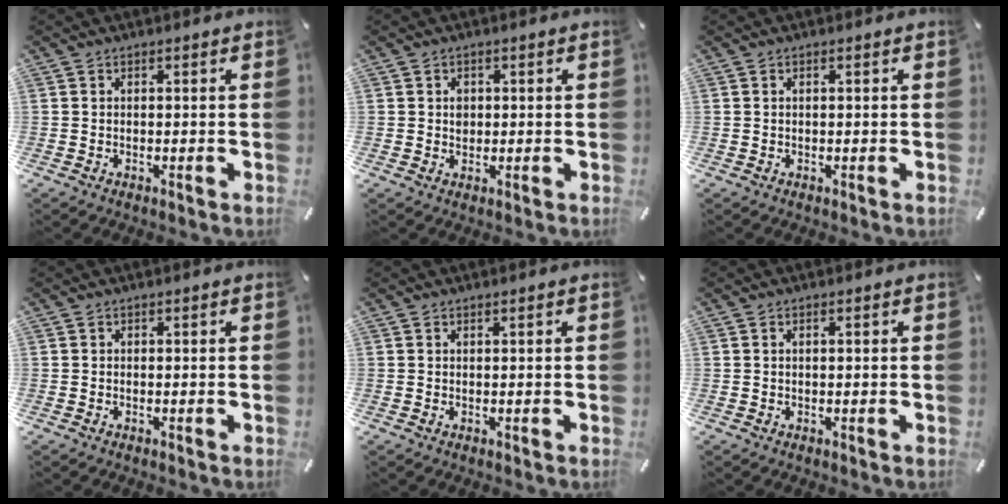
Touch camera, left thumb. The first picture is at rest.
{"total": 2.0, "force": [0.3, 1.7, 0.9], "torque": [-0.013, 0.002, 0.003]}
{"total": 0.6, "force": [0.1, 0.1, 0.6], "torque": [-0.012, 0.000, 0.002]}
{"total": 0.0}
{"total": 0.0}
{"total": 0.8, "force": [0.1, 0.1, 0.8], "torque": [-0.015, 0.000, 0.002]}